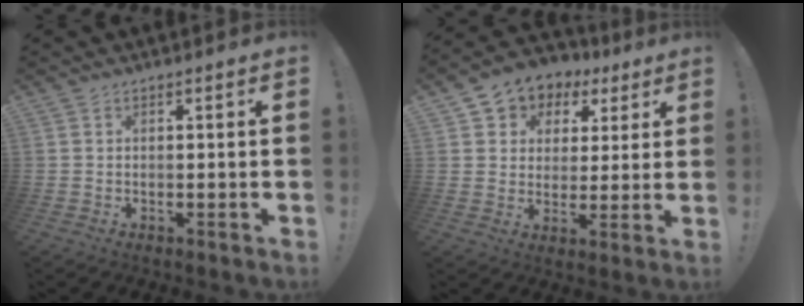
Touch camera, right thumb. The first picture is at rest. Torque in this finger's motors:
{"motor_torque": [0.96, 1.15, 0.39, -0.05, 0.03]}